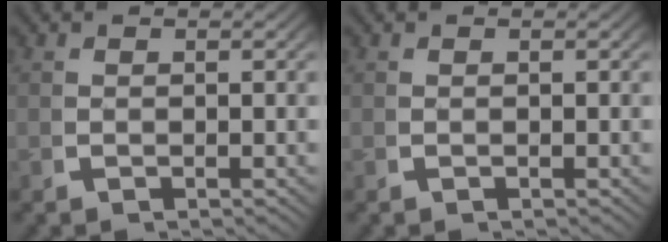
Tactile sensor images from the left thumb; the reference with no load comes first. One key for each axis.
{"total": 0.0}